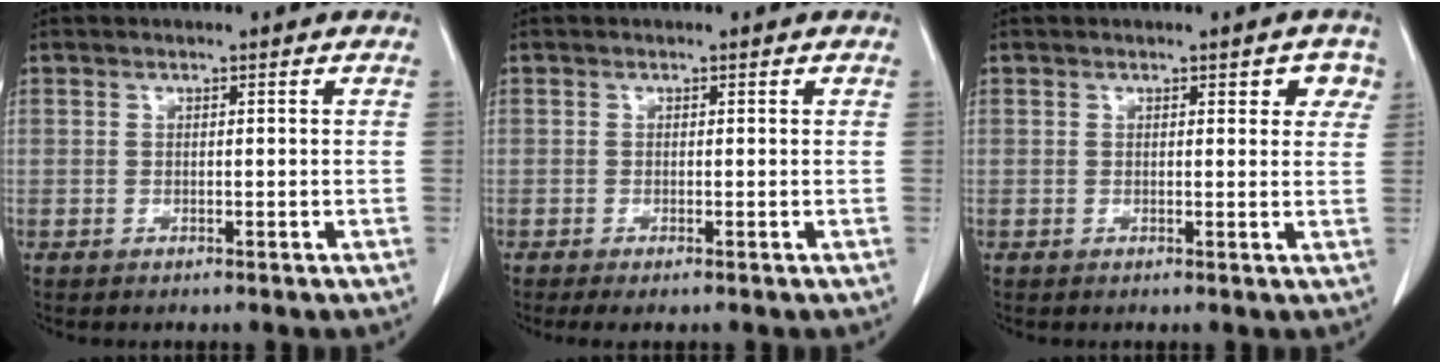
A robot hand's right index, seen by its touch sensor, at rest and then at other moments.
{"total": 1.2, "force": [-0.7, 0.3, 0.9], "torque": [-0.017, -0.003, -0.011]}
{"total": 3.0, "force": [1.4, 1.4, 2.3], "torque": [-0.014, 0.007, 0.011]}